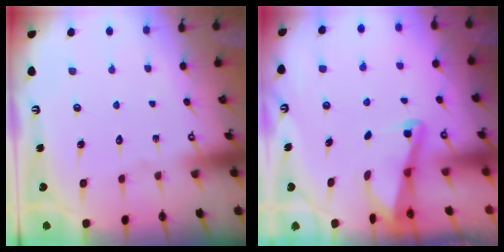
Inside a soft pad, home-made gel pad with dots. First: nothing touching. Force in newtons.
{"total": 2.0, "press": 2.0, "slide": 0.4}